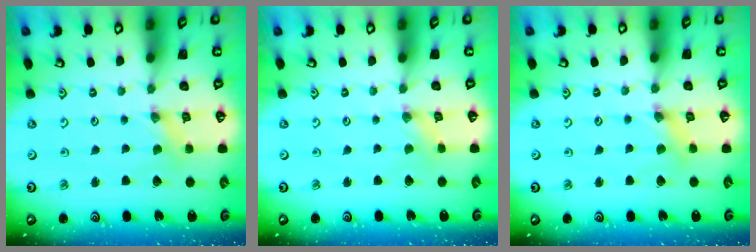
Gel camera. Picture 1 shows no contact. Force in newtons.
{"total": 1.4, "press": 1.3, "slide": 0.3}
{"total": 2.4, "press": 2.4, "slide": 0.4}